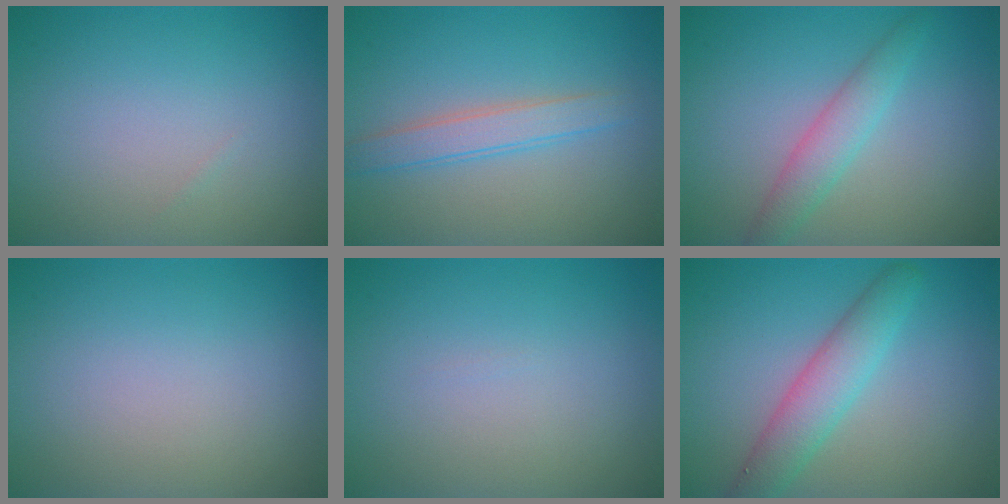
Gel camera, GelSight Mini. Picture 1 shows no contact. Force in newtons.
{"total": 2.6, "press": 2.6, "slide": 0.0}
{"total": 2.9, "press": 2.8, "slide": 0.1}
{"total": 0.0}
{"total": 0.0}
{"total": 4.1, "press": 4.0, "slide": 0.4}